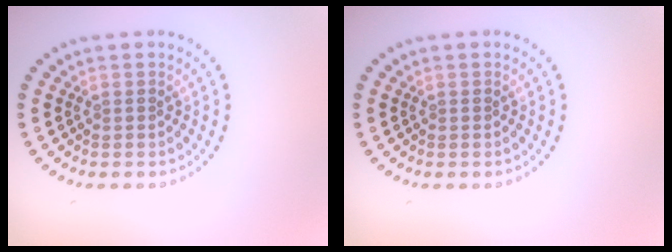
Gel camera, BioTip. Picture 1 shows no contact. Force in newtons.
{"total": 0.0}